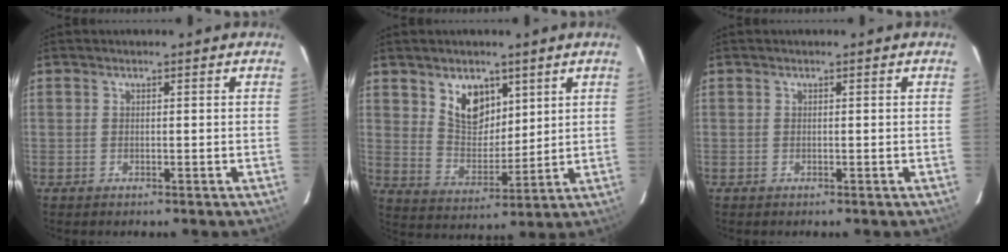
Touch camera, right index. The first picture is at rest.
{"total": 9.0, "force": [5.0, 5.8, 4.7], "torque": [-0.076, 0.001, 0.102]}
{"total": 0.0}